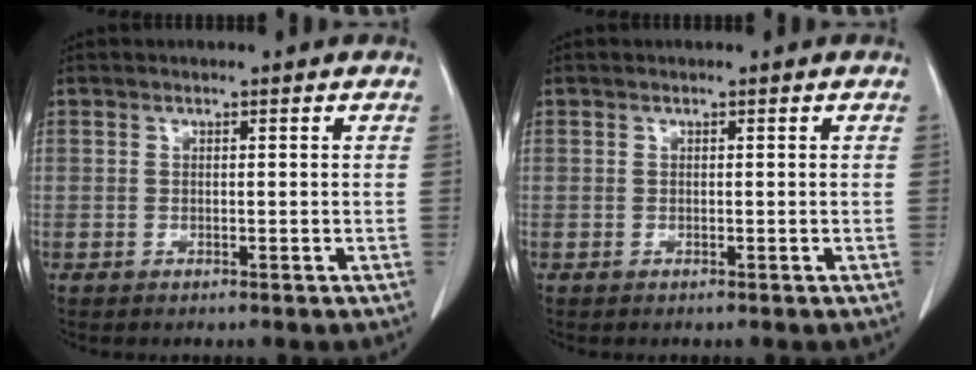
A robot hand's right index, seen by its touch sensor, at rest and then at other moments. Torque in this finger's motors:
{"motor_torque": [0.00, 0.00, 0.00, 0.00]}